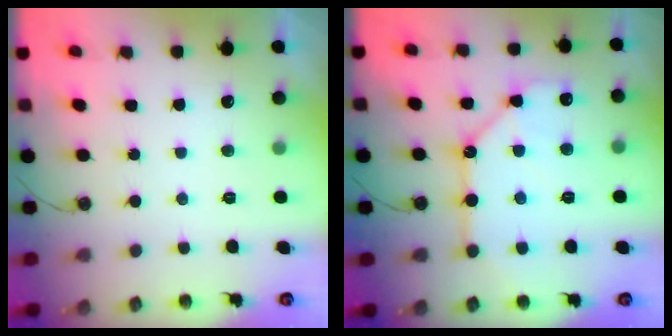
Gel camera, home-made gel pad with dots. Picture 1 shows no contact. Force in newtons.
{"total": 12.1, "press": 12.0, "slide": 1.2}